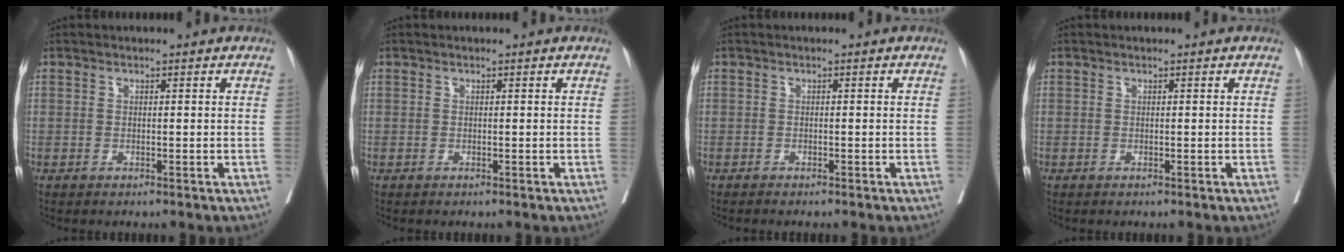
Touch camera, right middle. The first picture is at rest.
{"total": 0.0}
{"total": 1.3, "force": [-1.2, 0.1, 0.6], "torque": [-0.011, -0.002, -0.016]}
{"total": 0.0}